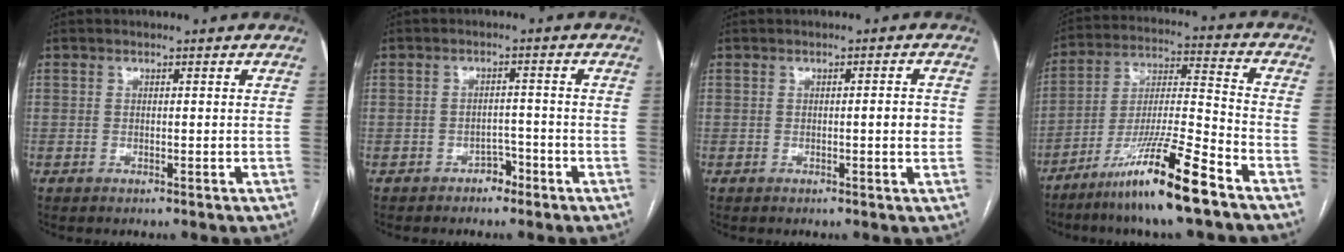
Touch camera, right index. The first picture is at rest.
{"total": 2.4, "force": [-1.8, 1.4, 0.8], "torque": [-0.009, 0.007, -0.026]}
{"total": 2.5, "force": [-0.2, 0.3, 2.4], "torque": [-0.034, 0.001, -0.003]}
{"total": 15.3, "force": [-10.1, -0.2, 11.4], "torque": [-0.222, -0.026, -0.184]}